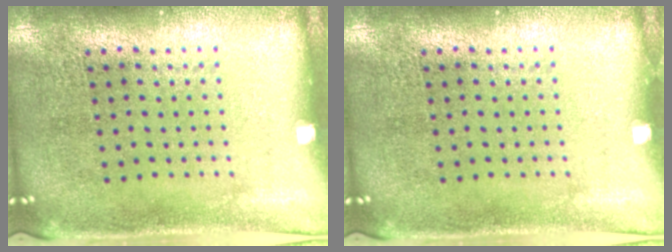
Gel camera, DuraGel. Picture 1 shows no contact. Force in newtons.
{"total": 0.0}